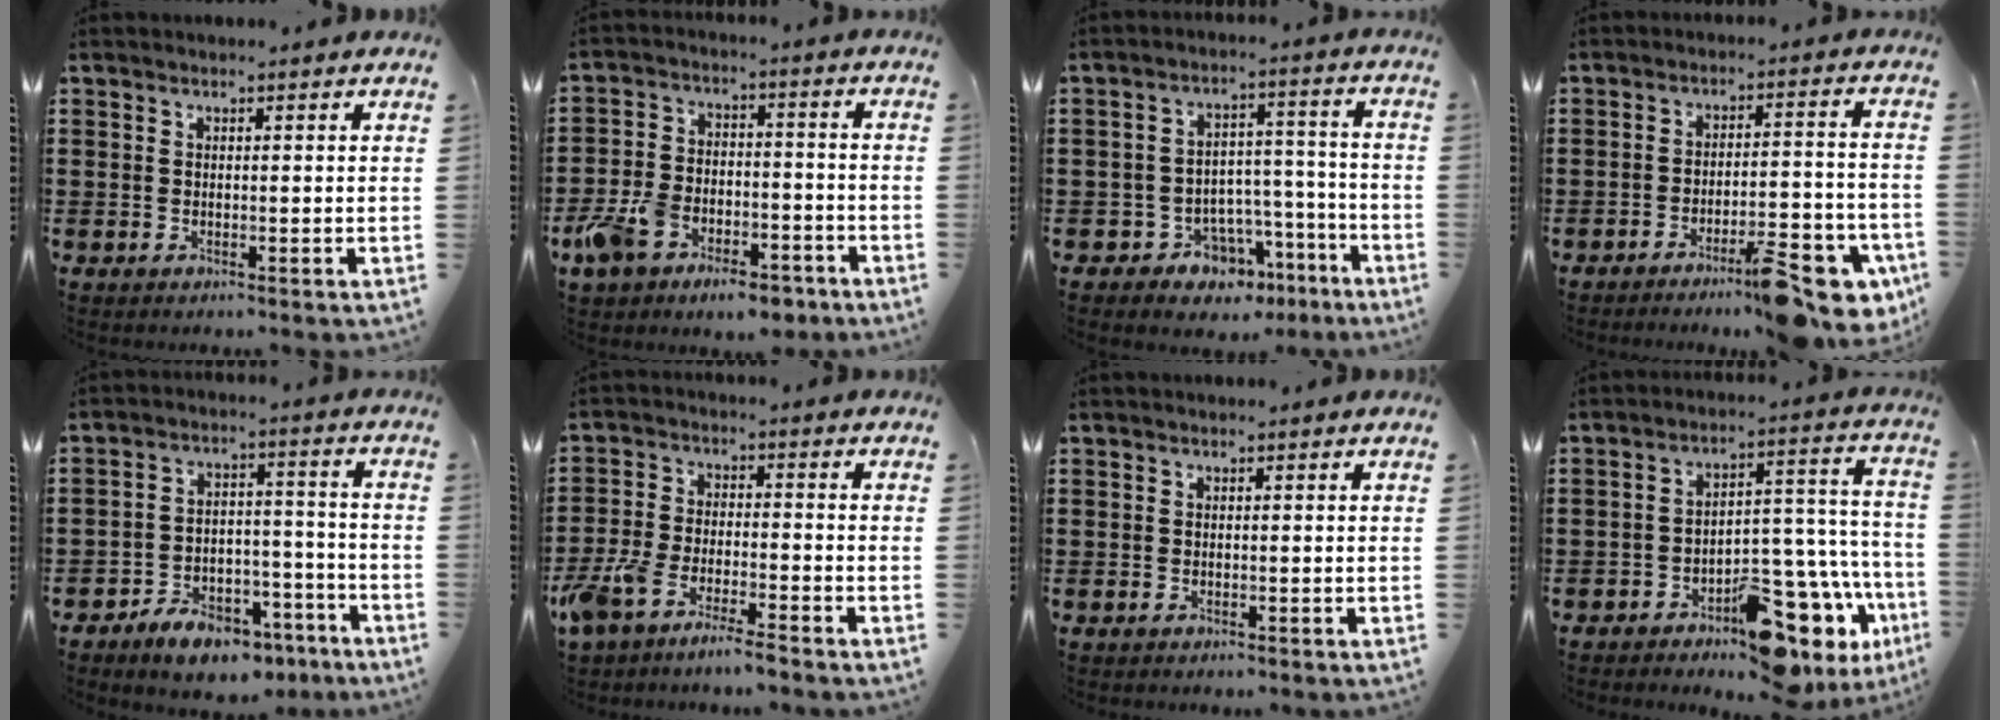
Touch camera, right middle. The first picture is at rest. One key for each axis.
{"total": 8.3, "fx": -6.0, "fy": 4.0, "fz": 4.1, "tx": -0.101, "ty": 0.013, "tz": -0.120}
{"total": 6.6, "fx": -5.2, "fy": 3.9, "fz": 1.2, "tx": -0.025, "ty": 0.032, "tz": -0.098}
{"total": 9.2, "fx": -6.9, "fy": 1.8, "fz": 5.9, "tx": -0.088, "ty": 0.015, "tz": -0.122}
{"total": 7.1, "fx": -6.1, "fy": 2.7, "fz": 2.4, "tx": -0.032, "ty": 0.028, "tz": -0.112}
{"total": 6.0, "fx": -5.2, "fy": 0.6, "fz": 2.7, "tx": -0.079, "ty": -0.010, "tz": -0.106}
{"total": 0.0}
{"total": 11.2, "fx": -8.3, "fy": 4.6, "fz": 6.0, "tx": -0.076, "ty": 0.025, "tz": -0.149}